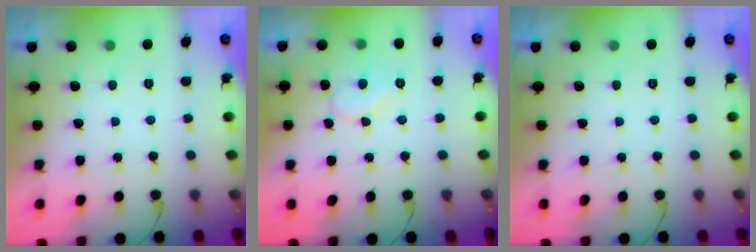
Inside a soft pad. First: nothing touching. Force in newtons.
{"total": 7.7, "press": 7.7, "slide": 0.3}
{"total": 0.0}